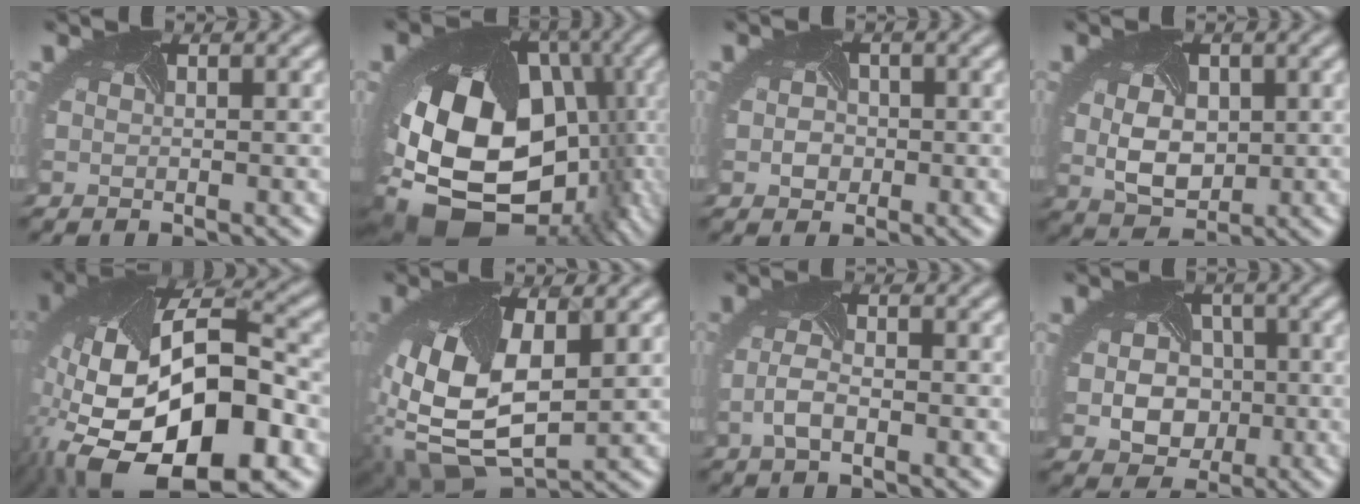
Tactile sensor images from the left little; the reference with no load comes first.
{"total": 17.9, "force": [-4.9, 13.0, 11.3], "torque": [-0.211, -0.036, -0.066]}
{"total": 1.6, "force": [-0.4, 1.5, 0.5], "torque": [-0.007, 0.000, -0.010]}
{"total": 4.3, "force": [0.3, 3.1, 2.9], "torque": [-0.062, -0.006, 0.015]}
{"total": 18.4, "force": [-6.2, 9.3, 14.7], "torque": [-0.297, -0.035, -0.088]}
{"total": 10.4, "force": [-0.4, 5.6, 8.7], "torque": [-0.202, -0.012, -0.009]}
{"total": 2.5, "force": [-1.1, 0.9, 2.0], "torque": [-0.055, -0.001, -0.022]}
{"total": 6.0, "force": [-0.6, 4.9, 3.3], "torque": [-0.050, -0.010, -0.003]}